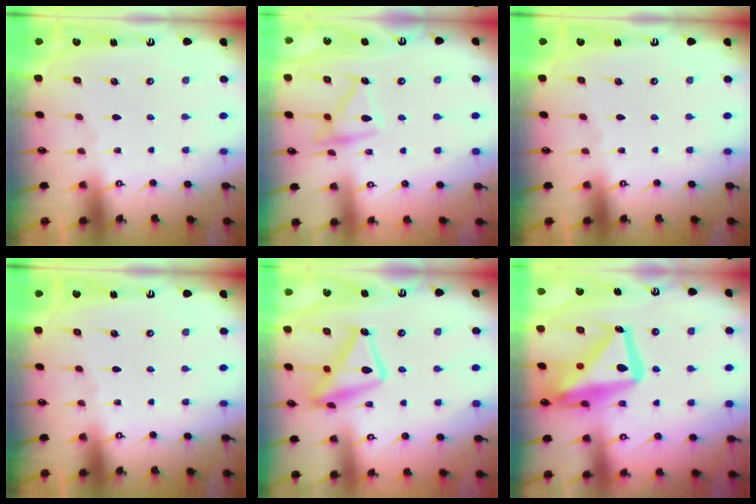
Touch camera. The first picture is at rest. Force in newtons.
{"total": 14.4, "press": 14.4, "slide": 1.0}
{"total": 0.0}
{"total": 0.0}
{"total": 15.1, "press": 15.0, "slide": 1.3}
{"total": 21.7, "press": 21.6, "slide": 2.0}